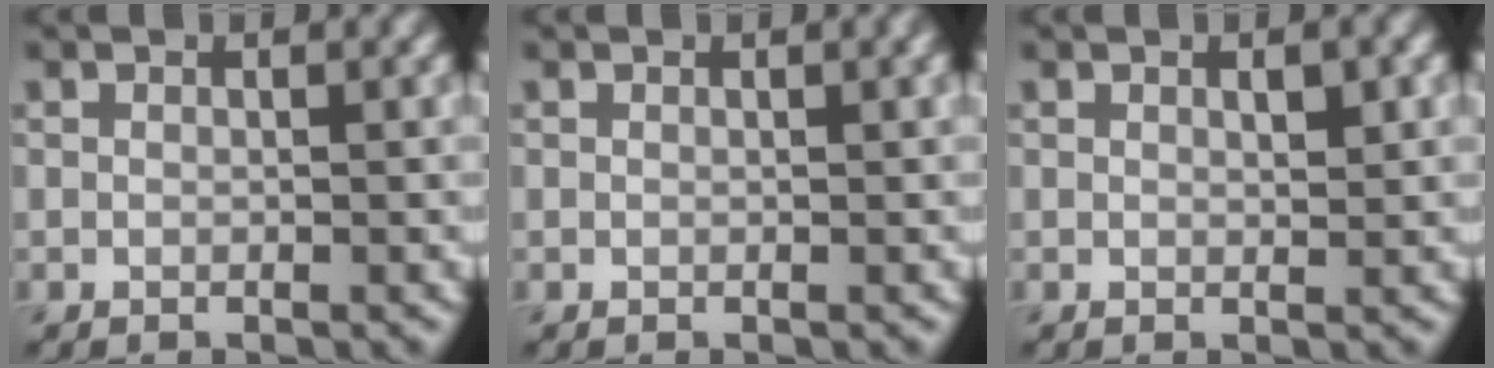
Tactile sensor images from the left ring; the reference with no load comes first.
{"total": 0.9, "force": [0.5, 0.2, 0.7], "torque": [-0.007, 0.007, 0.006]}
{"total": 1.2, "force": [0.5, 0.3, 1.0], "torque": [-0.016, -0.003, 0.009]}